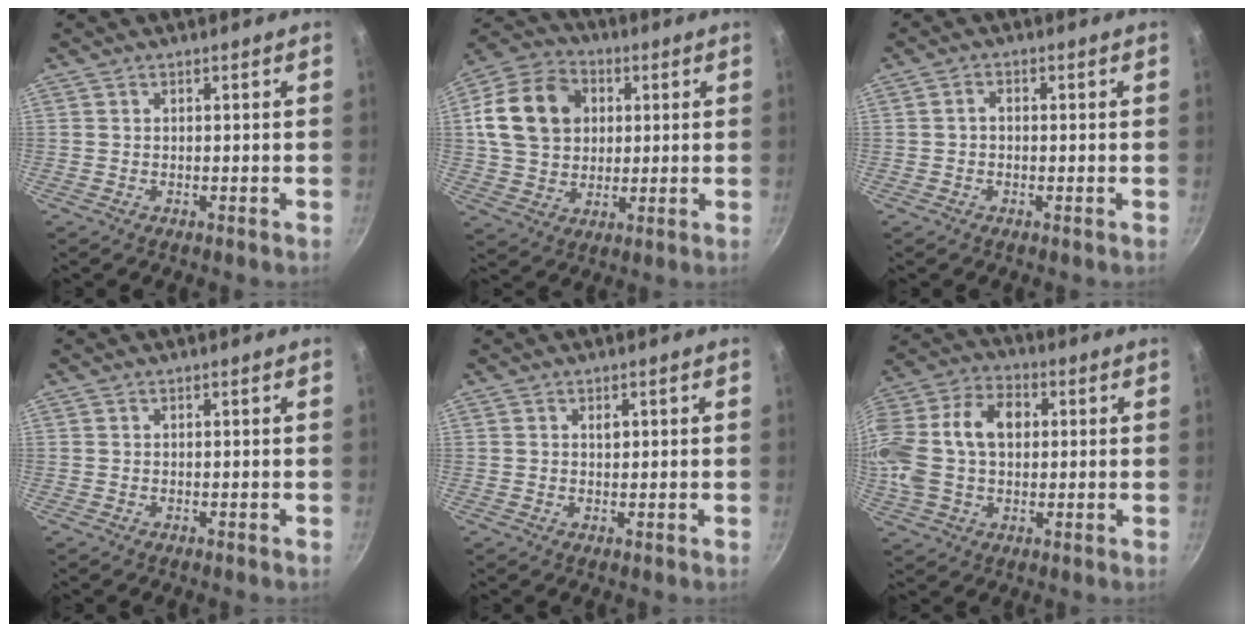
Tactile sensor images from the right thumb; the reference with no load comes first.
{"total": 16.6, "force": [3.3, 13.1, 9.5], "torque": [-0.153, 0.016, 0.053]}
{"total": 1.7, "force": [-0.2, 1.2, 1.1], "torque": [-0.018, 0.010, -0.005]}
{"total": 0.0}
{"total": 1.3, "force": [0.4, 0.8, 0.9], "torque": [-0.008, 0.000, 0.007]}
{"total": 20.7, "force": [2.3, 14.3, 14.8], "torque": [-0.302, 0.038, 0.031]}